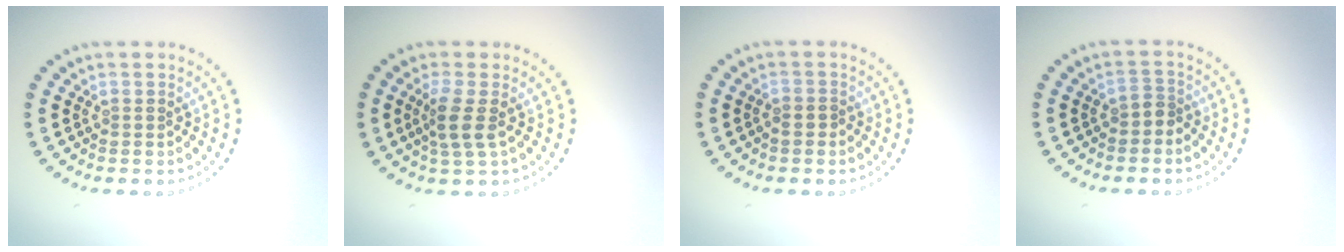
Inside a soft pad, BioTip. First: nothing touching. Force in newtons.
{"total": 2.5, "press": 2.0, "slide": 1.5}
{"total": 0.6, "press": 0.5, "slide": 0.3}
{"total": 1.4, "press": 1.0, "slide": 0.9}